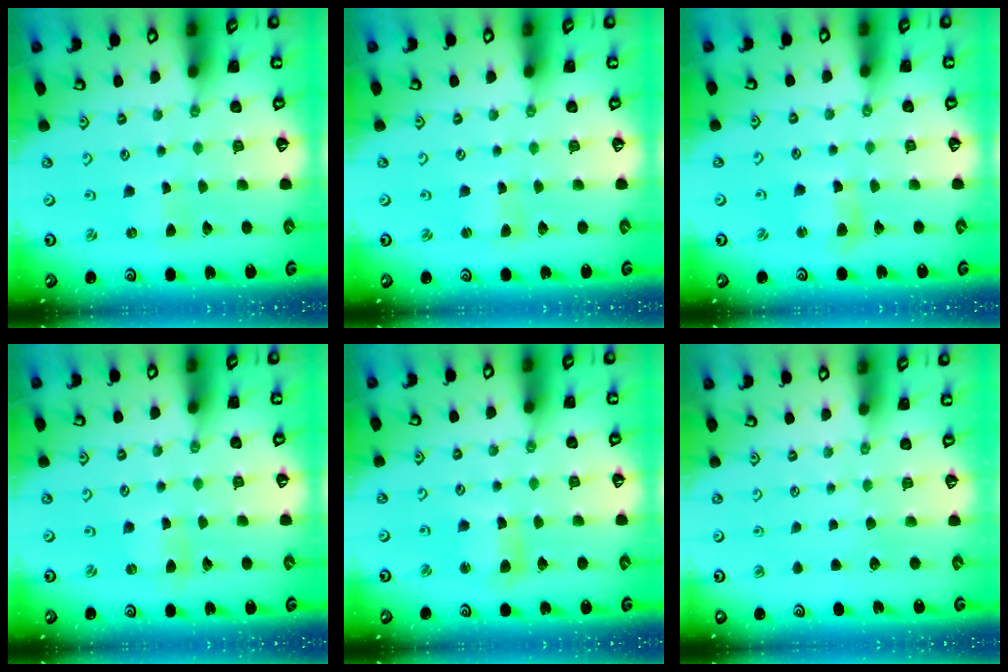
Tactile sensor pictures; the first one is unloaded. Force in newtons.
{"total": 0.6, "press": 0.5, "slide": 0.2}
{"total": 4.7, "press": 4.6, "slide": 0.7}
{"total": 0.8, "press": 0.8, "slide": 0.1}
{"total": 4.3, "press": 4.2, "slide": 0.5}
{"total": 0.0}